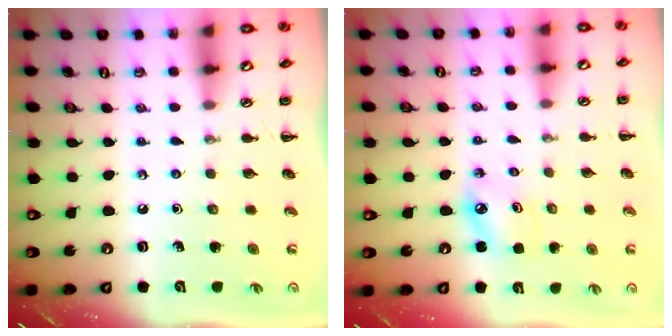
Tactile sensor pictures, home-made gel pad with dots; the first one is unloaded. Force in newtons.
{"total": 4.6, "press": 4.5, "slide": 1.0}